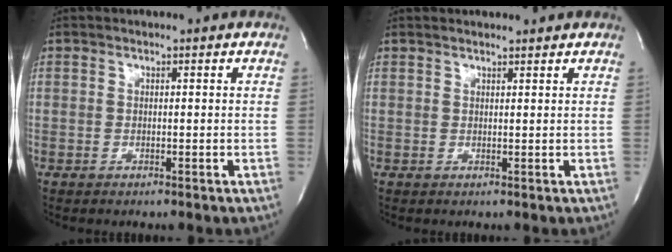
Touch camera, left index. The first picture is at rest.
{"total": 2.9, "force": [2.8, 0.3, 0.7], "torque": [-0.013, 0.014, 0.036]}